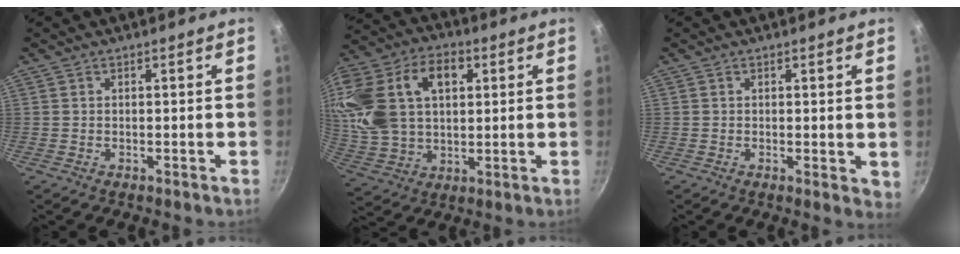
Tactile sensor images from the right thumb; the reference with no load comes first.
{"total": 22.8, "force": [5.9, 15.2, 16.0], "torque": [-0.316, 0.016, 0.107]}
{"total": 2.7, "force": [0.6, 1.2, 2.4], "torque": [-0.022, -0.004, 0.007]}